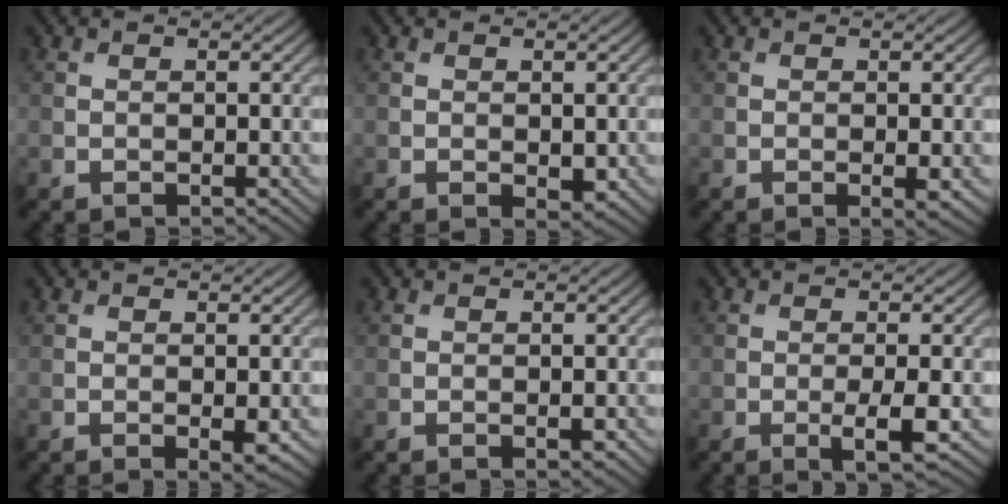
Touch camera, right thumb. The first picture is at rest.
{"total": 1.4, "force": [-0.2, 0.8, 1.2], "torque": [-0.016, -0.008, 0.000]}
{"total": 1.2, "force": [-0.3, 0.2, 1.1], "torque": [-0.020, -0.006, -0.005]}
{"total": 1.5, "force": [-0.3, 0.4, 1.4], "torque": [-0.022, -0.007, -0.003]}
{"total": 0.8, "force": [-0.3, 0.2, 0.8], "torque": [-0.012, -0.001, -0.003]}
{"total": 3.2, "force": [-0.8, 0.4, 3.0], "torque": [-0.056, -0.003, -0.013]}